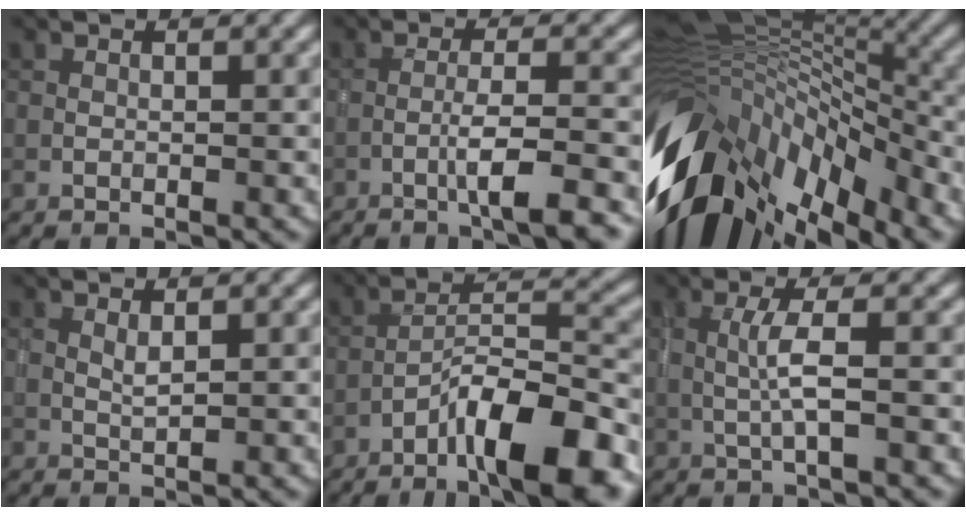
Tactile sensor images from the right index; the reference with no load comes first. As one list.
[{"total": 4.2, "force": [-2.4, 0.1, 3.4], "torque": [-0.056, 0.012, -0.049]}, {"total": 14.9, "force": [-5.1, 7.1, 12.1], "torque": [-0.238, 0.004, -0.096]}, {"total": 0.9, "force": [0.4, 0.1, 0.8], "torque": [-0.020, -0.001, 0.010]}, {"total": 10.0, "force": [-5.8, 2.4, 7.8], "torque": [-0.125, 0.016, -0.097]}, {"total": 2.5, "force": [-0.2, 0.0, 2.5], "torque": [-0.054, 0.002, -0.005]}]